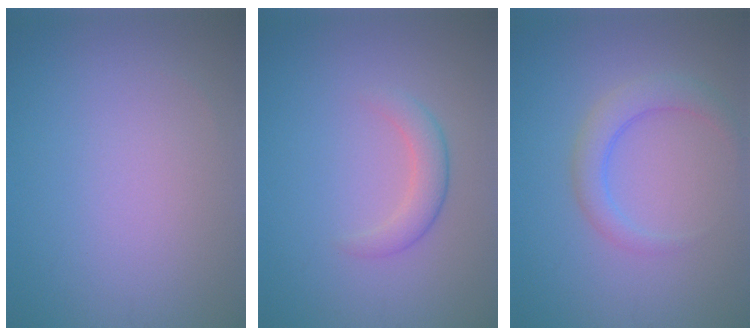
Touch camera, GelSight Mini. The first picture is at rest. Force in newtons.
{"total": 2.3, "press": 2.3, "slide": 0.1}
{"total": 2.8, "press": 2.8, "slide": 0.1}